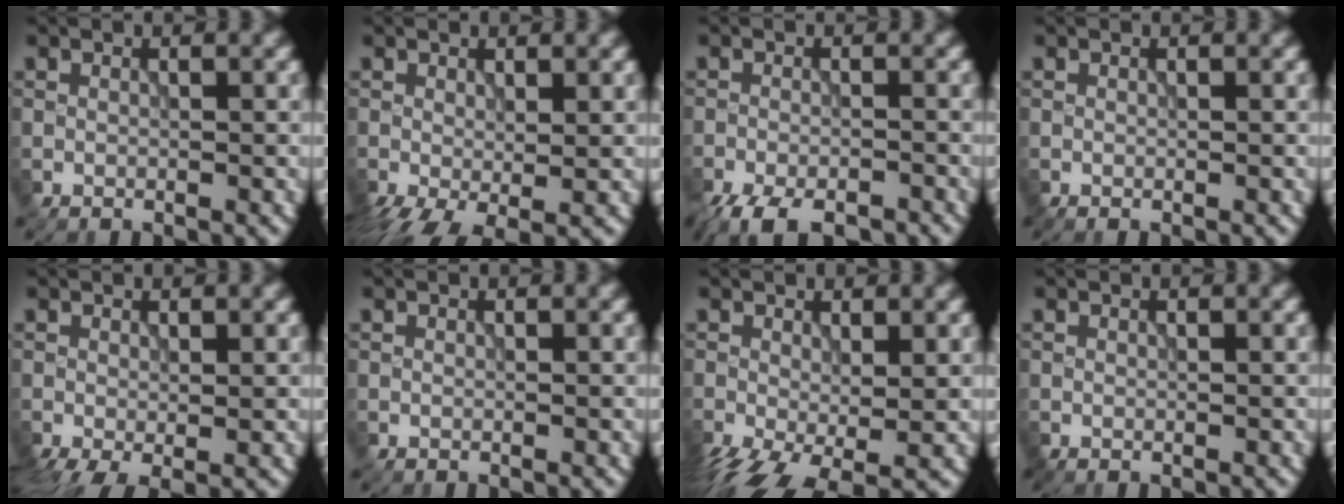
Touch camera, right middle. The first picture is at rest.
{"total": 4.0, "force": [-1.6, 1.7, 3.3], "torque": [-0.069, -0.015, -0.026]}
{"total": 6.6, "force": [-5.4, 1.8, 3.4], "torque": [-0.056, -0.026, -0.088]}
{"total": 0.0}
{"total": 2.7, "force": [-1.1, 0.9, 2.3], "torque": [-0.046, -0.013, -0.019]}
{"total": 0.0}
{"total": 6.6, "force": [-2.8, 3.0, 5.2], "torque": [-0.111, -0.029, -0.040]}
{"total": 0.0}